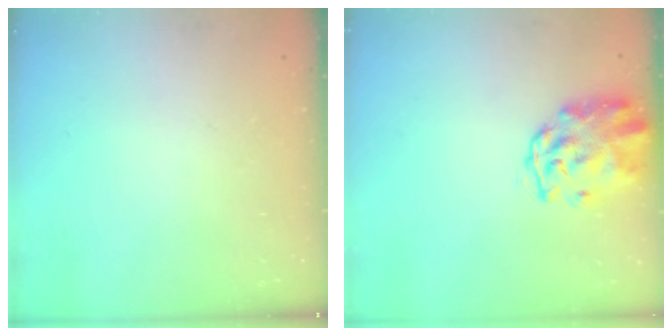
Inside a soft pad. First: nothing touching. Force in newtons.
{"total": 2.8, "press": 2.7, "slide": 0.7}